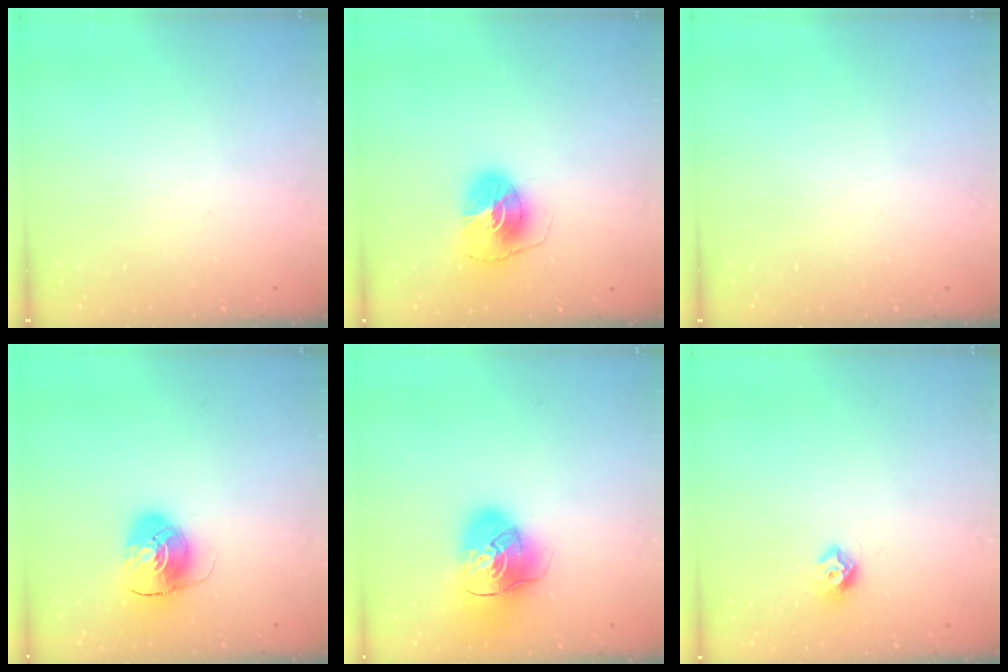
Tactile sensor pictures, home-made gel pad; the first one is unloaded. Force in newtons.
{"total": 8.6, "press": 8.6, "slide": 0.9}
{"total": 0.0}
{"total": 9.1, "press": 9.1, "slide": 0.5}
{"total": 16.2, "press": 16.0, "slide": 2.4}
{"total": 7.7, "press": 7.7, "slide": 0.7}